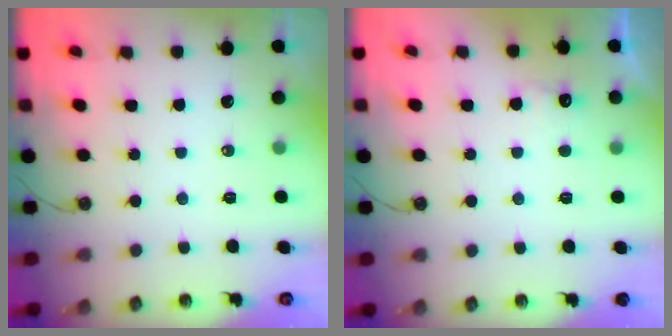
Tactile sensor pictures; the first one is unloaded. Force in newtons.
{"total": 6.3, "press": 6.1, "slide": 1.4}